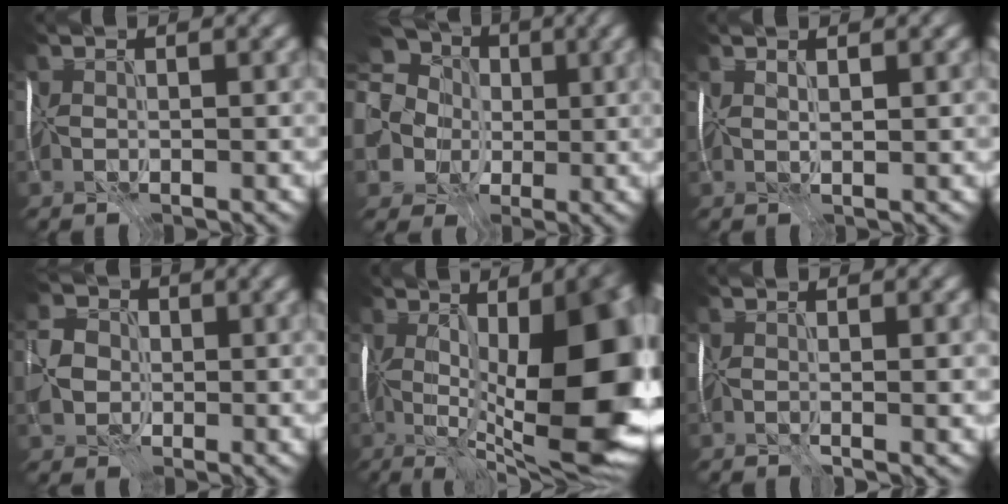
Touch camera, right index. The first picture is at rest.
{"total": 15.8, "force": [3.1, 13.6, 7.4], "torque": [-0.190, 0.021, 0.012]}
{"total": 1.3, "force": [1.0, -0.6, 0.5], "torque": [-0.011, 0.004, 0.024]}
{"total": 3.3, "force": [-0.2, 2.8, 1.8], "torque": [-0.051, 0.006, -0.004]}
{"total": 19.4, "force": [-0.2, 6.8, 18.2], "torque": [-0.257, -0.008, 0.020]}
{"total": 1.9, "force": [0.1, 0.0, 1.9], "torque": [-0.026, -0.008, 0.003]}